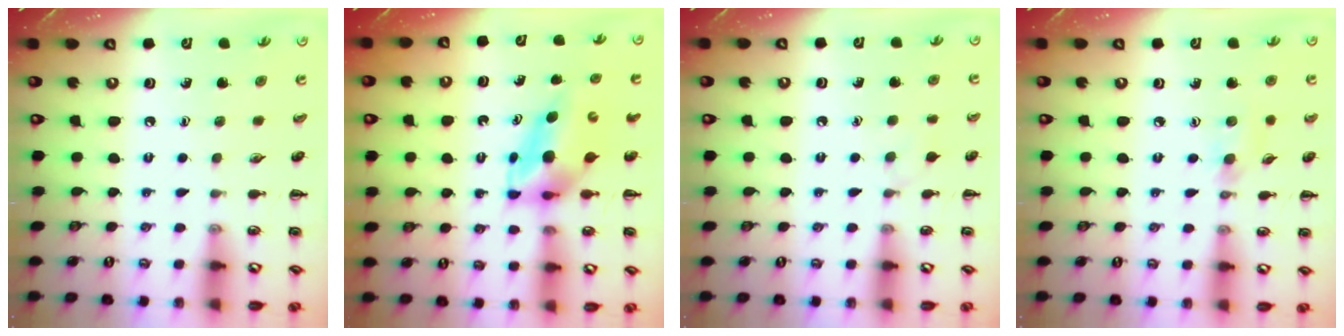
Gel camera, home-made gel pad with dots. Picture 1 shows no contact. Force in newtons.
{"total": 5.0, "press": 4.9, "slide": 0.7}
{"total": 5.0, "press": 4.8, "slide": 1.5}
{"total": 4.9, "press": 4.6, "slide": 1.8}